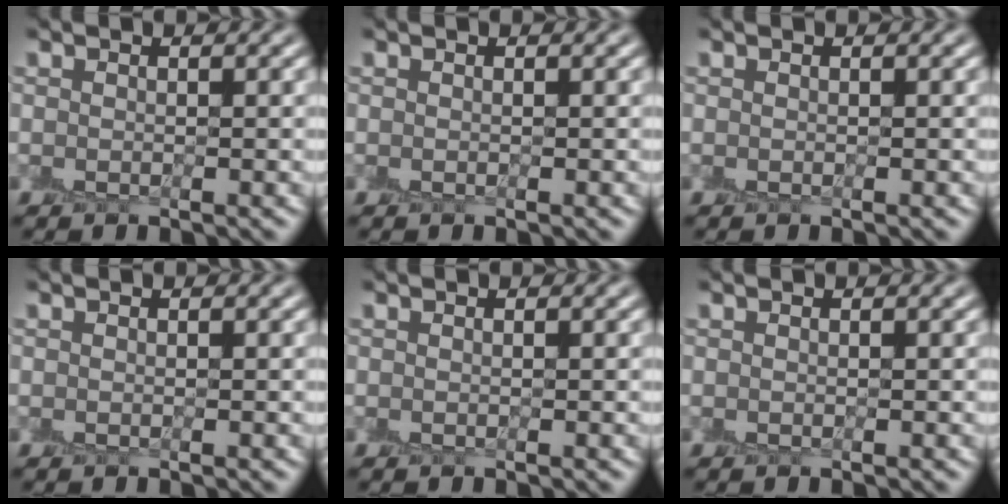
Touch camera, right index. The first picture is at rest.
{"total": 0.0}
{"total": 0.0}
{"total": 0.0}
{"total": 0.0}
{"total": 0.0}